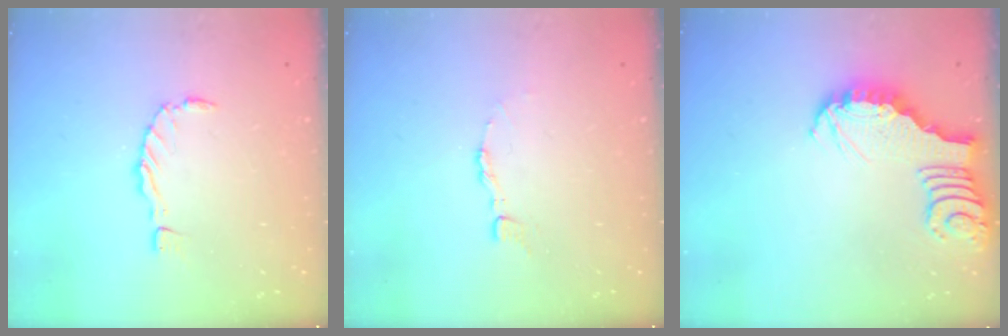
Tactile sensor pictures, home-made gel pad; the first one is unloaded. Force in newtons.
{"total": 2.9, "press": 2.9, "slide": 0.2}
{"total": 3.3, "press": 3.3, "slide": 0.3}